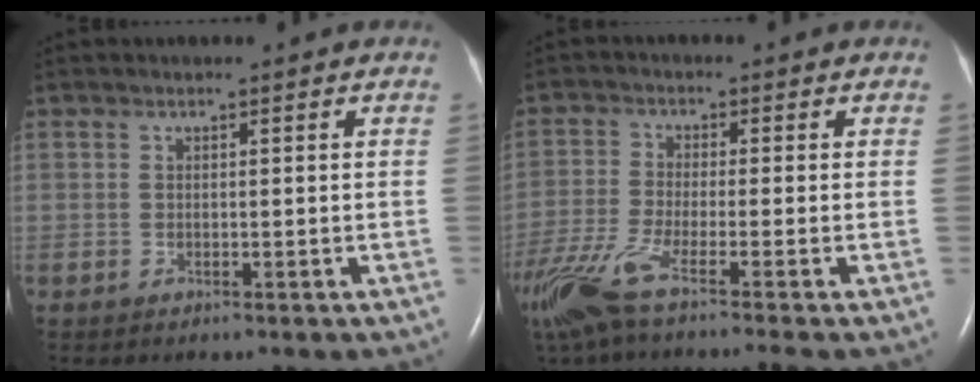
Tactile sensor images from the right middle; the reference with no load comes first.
{"total": 11.0, "force": [-8.0, -0.5, 7.5], "torque": [-0.152, -0.034, -0.147]}